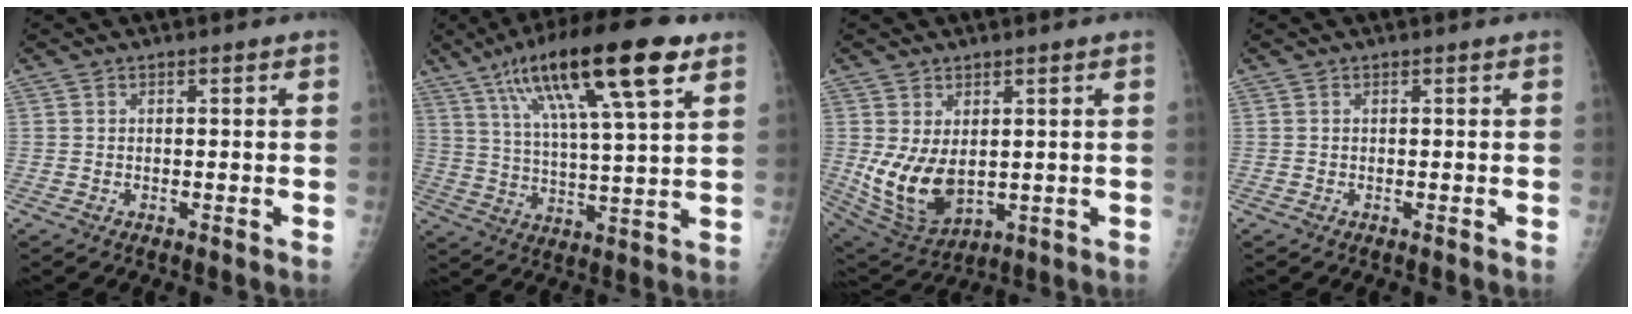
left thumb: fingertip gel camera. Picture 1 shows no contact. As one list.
[{"total": 21.1, "force": [11.1, 4.5, 17.4], "torque": [-0.290, -0.012, 0.188]}, {"total": 10.6, "force": [0.2, 6.6, 8.3], "torque": [-0.146, -0.019, 0.030]}, {"total": 0.0}]